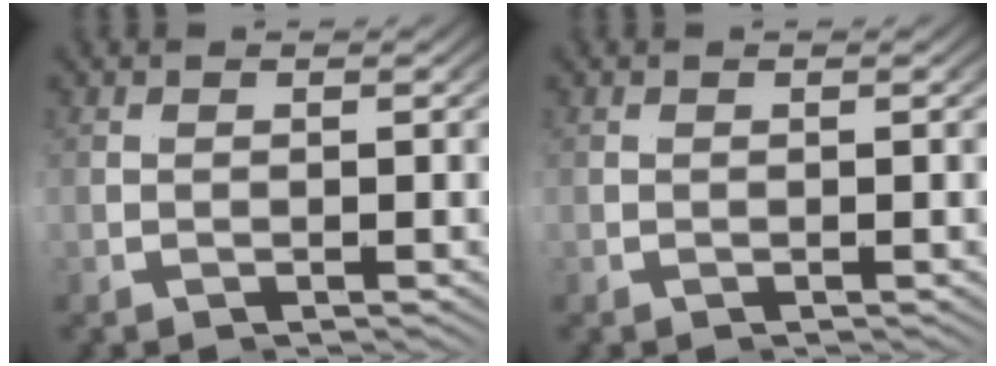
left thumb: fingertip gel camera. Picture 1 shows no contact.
{"total": 0.0}